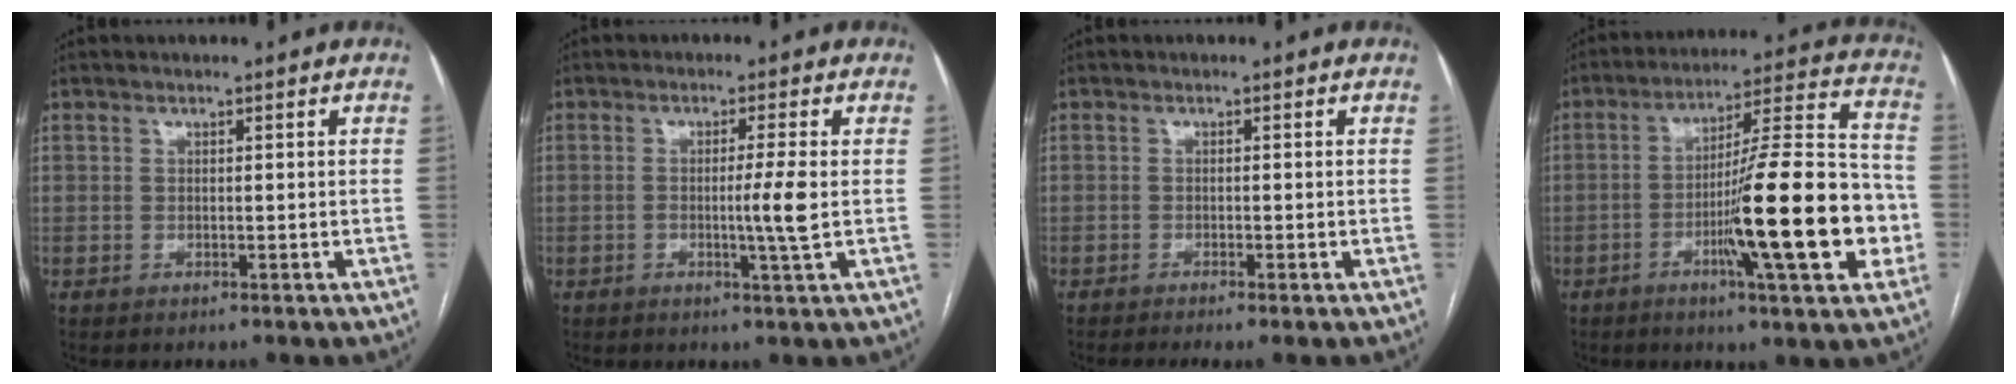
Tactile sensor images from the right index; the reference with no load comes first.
{"total": 4.4, "force": [-0.5, -1.0, 4.2], "torque": [-0.073, -0.008, -0.007]}
{"total": 3.2, "force": [-2.6, -0.2, 1.9], "torque": [-0.020, -0.006, -0.038]}
{"total": 19.5, "force": [-5.2, 1.5, 18.8], "torque": [-0.276, 0.006, -0.077]}